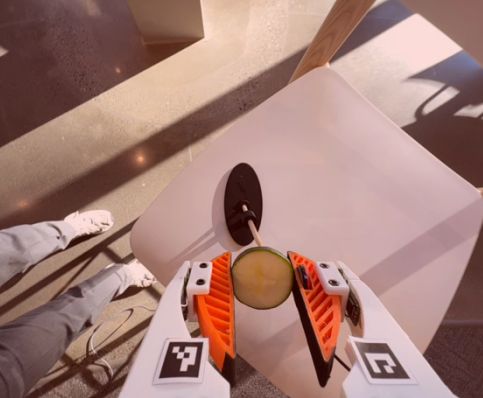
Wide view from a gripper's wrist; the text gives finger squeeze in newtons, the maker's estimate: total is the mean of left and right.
{"total": 9.1, "left": 9.0, "right": 9.2}